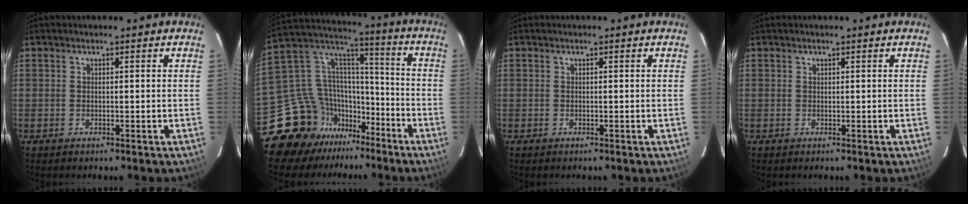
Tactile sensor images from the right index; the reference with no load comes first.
{"total": 17.5, "force": [-13.1, 10.8, 4.3], "torque": [-0.103, 0.064, -0.219]}
{"total": 0.0}
{"total": 0.0}